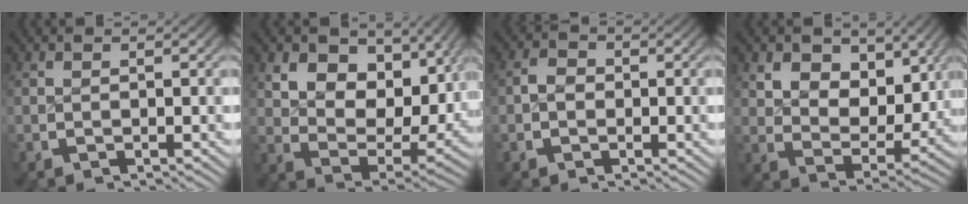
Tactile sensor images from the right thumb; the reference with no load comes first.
{"total": 10.4, "force": [2.3, 7.1, 7.3], "torque": [-0.135, -0.034, 0.046]}
{"total": 1.6, "force": [-0.4, 1.4, 0.7], "torque": [-0.012, -0.003, -0.011]}
{"total": 7.4, "force": [1.7, 5.2, 4.9], "torque": [-0.098, -0.037, 0.042]}